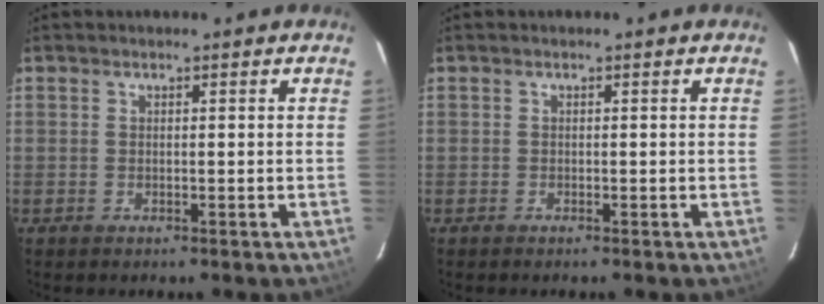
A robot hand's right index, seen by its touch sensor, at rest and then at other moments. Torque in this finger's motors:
{"motor_torque": [0.07, -0.06, 0.00, -0.01]}